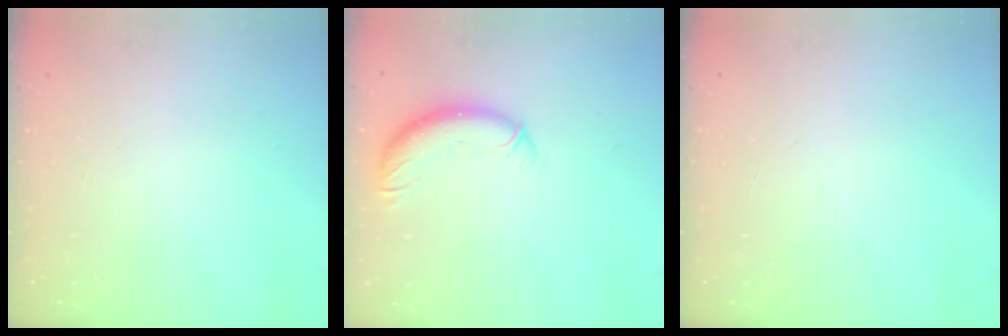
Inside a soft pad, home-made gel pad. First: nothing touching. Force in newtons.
{"total": 10.0, "press": 9.8, "slide": 1.9}
{"total": 0.0}